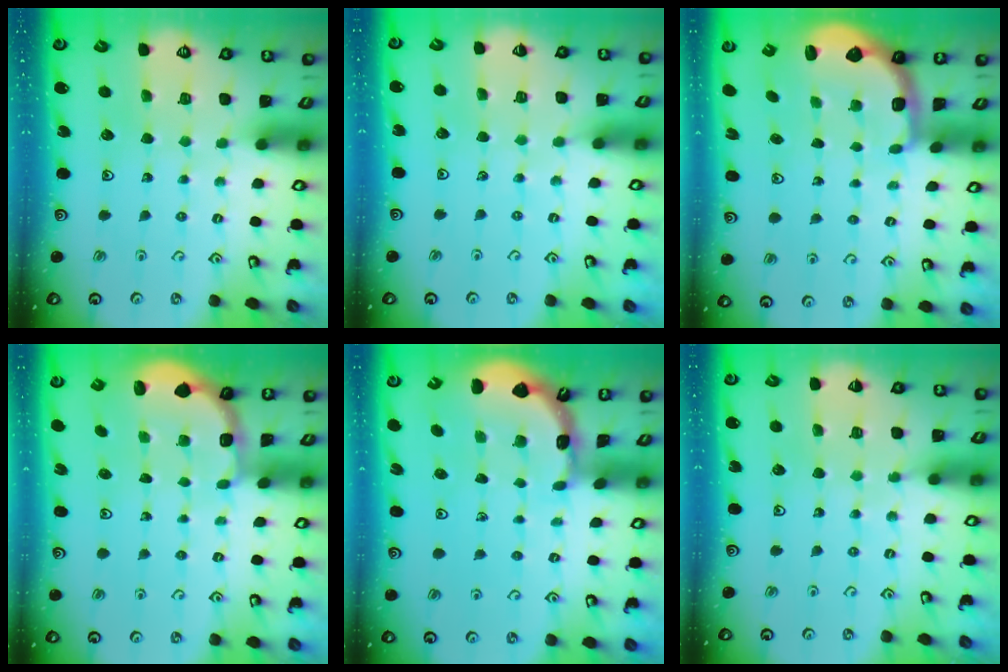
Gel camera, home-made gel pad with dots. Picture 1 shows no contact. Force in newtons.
{"total": 2.7, "press": 2.7, "slide": 0.2}
{"total": 2.7, "press": 2.1, "slide": 1.7}
{"total": 1.8, "press": 1.6, "slide": 0.7}
{"total": 1.7, "press": 1.7, "slide": 0.1}
{"total": 3.7, "press": 3.6, "slide": 0.6}